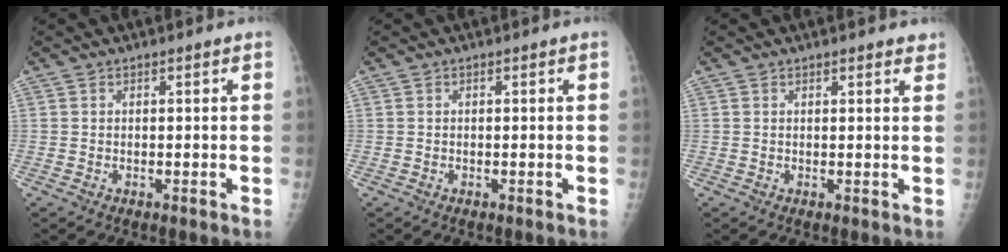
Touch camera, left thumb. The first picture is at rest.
{"total": 0.0}
{"total": 3.1, "force": [2.6, 0.9, 1.5], "torque": [-0.002, -0.003, 0.028]}